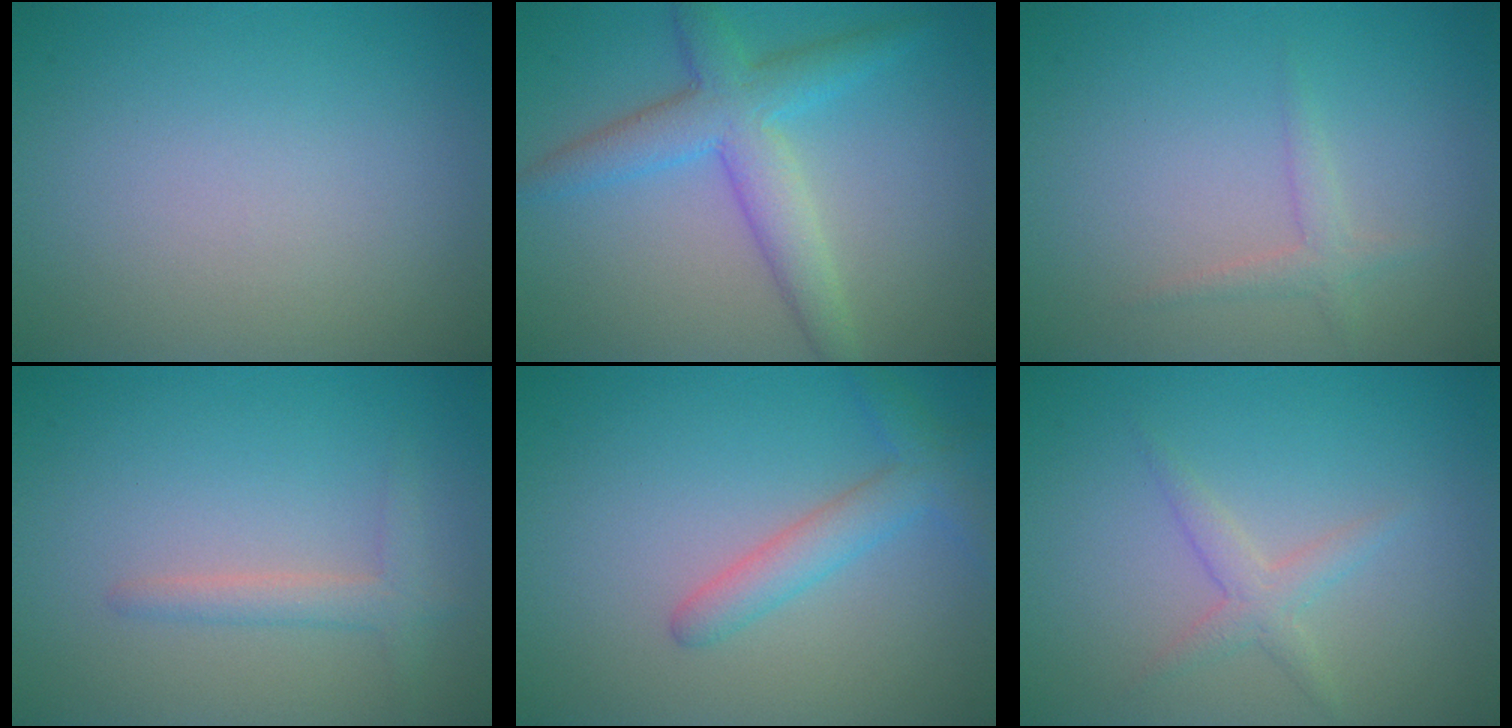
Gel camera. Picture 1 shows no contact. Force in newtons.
{"total": 5.0, "press": 5.0, "slide": 0.1}
{"total": 1.4, "press": 1.4, "slide": 0.0}
{"total": 1.9, "press": 1.9, "slide": 0.2}
{"total": 2.8, "press": 2.7, "slide": 0.2}
{"total": 1.8, "press": 1.8, "slide": 0.1}